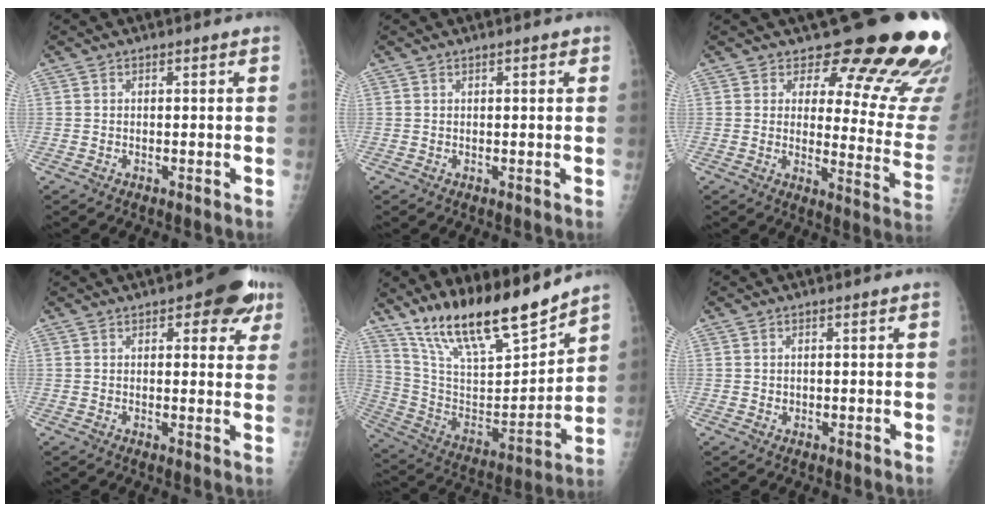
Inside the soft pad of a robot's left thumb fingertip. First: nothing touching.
{"total": 1.4, "force": [0.8, 0.4, 1.0], "torque": [-0.013, 0.000, 0.009]}
{"total": 19.7, "force": [16.2, 6.5, 9.0], "torque": [-0.058, -0.131, 0.184]}
{"total": 8.9, "force": [4.7, 3.9, 6.5], "torque": [-0.043, -0.013, 0.051]}
{"total": 20.8, "force": [17.2, 4.4, 10.9], "torque": [-0.161, -0.095, 0.310]}
{"total": 0.6, "force": [0.3, 0.5, 0.2], "torque": [0.004, -0.001, 0.004]}